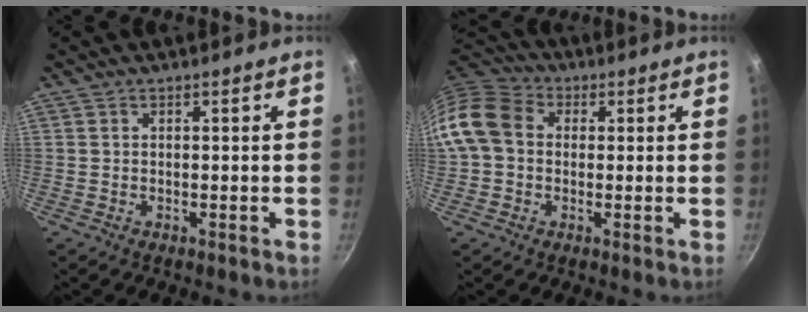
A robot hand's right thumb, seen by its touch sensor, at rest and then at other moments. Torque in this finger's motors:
{"motor_torque": [0.17, 0.52, 0.45, -0.45, 0.13]}